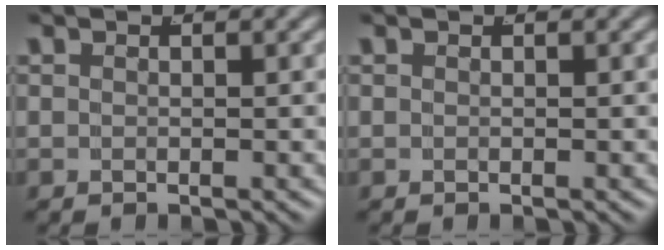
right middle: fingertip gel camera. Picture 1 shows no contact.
{"total": 0.0}